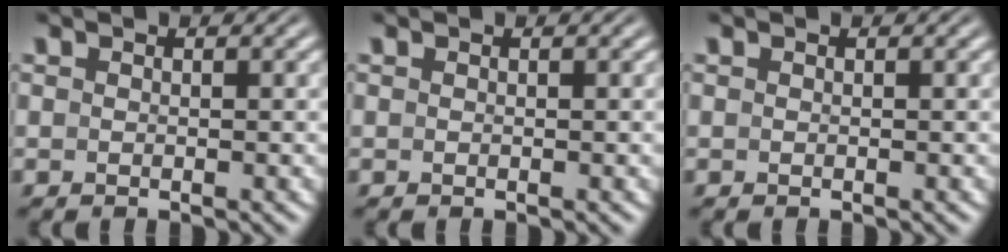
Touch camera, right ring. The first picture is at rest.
{"total": 0.0}
{"total": 0.0}